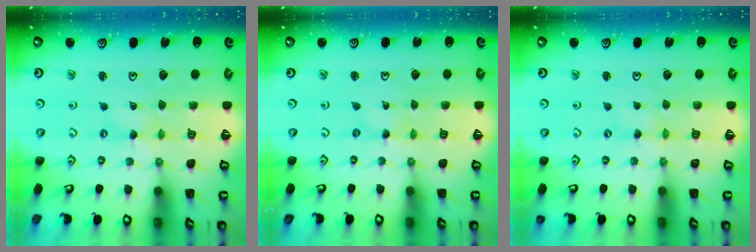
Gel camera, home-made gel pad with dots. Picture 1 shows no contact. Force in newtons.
{"total": 0.0}
{"total": 0.0}